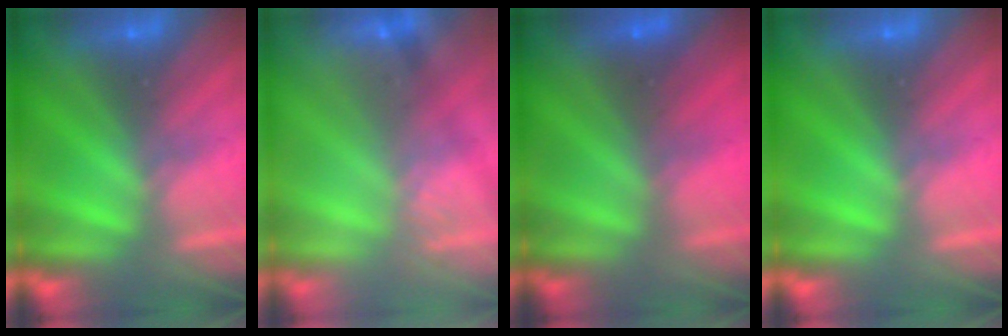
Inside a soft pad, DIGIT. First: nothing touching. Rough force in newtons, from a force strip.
{"total": 2.9}
{"total": 1.6}
{"total": 0.0}